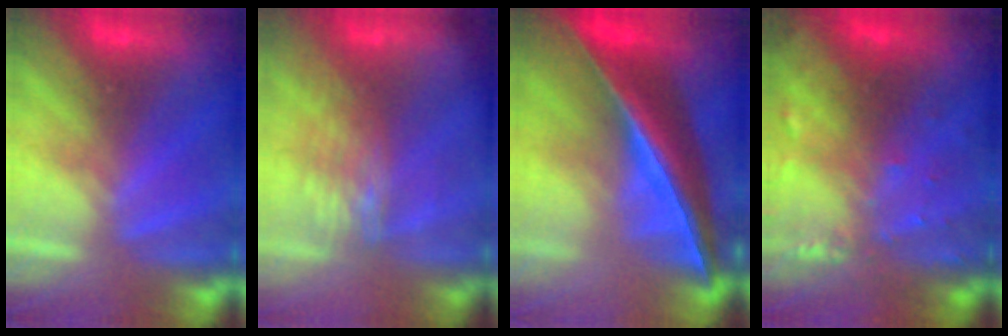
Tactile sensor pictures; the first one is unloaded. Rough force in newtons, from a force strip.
{"total": 6.8}
{"total": 7.9}
{"total": 7.4}